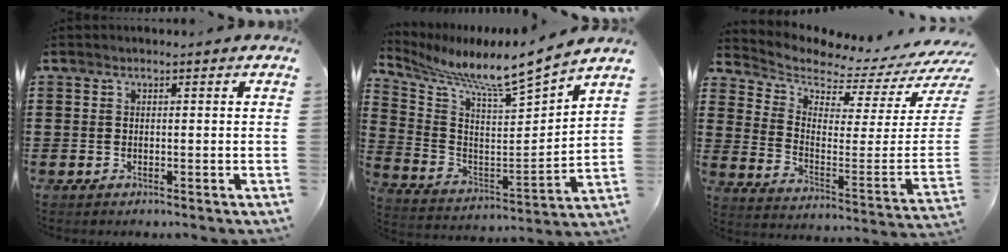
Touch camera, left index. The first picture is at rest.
{"total": 6.4, "force": [6.1, -0.6, 1.9], "torque": [-0.074, -0.061, 0.089]}
{"total": 2.8, "force": [2.6, 0.4, 0.9], "torque": [-0.033, -0.054, 0.037]}